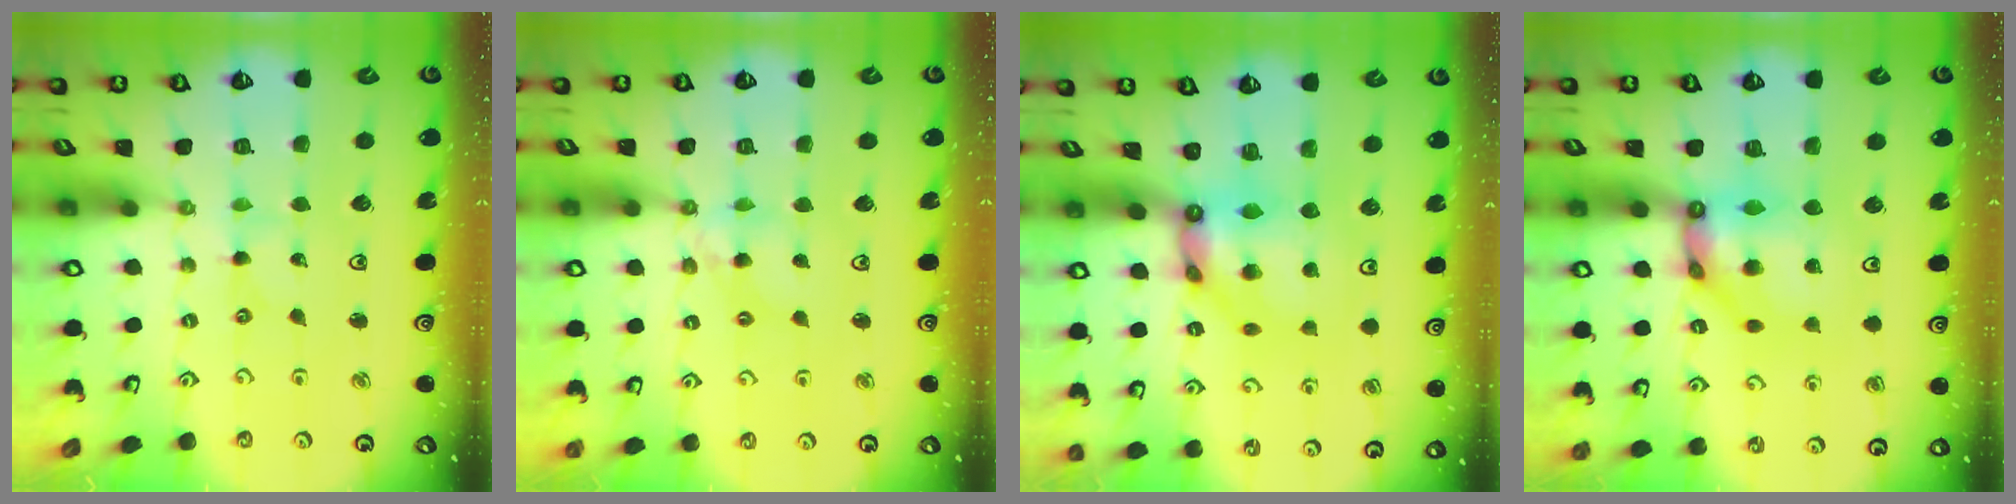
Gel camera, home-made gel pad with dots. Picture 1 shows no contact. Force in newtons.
{"total": 6.4, "press": 6.4, "slide": 0.5}
{"total": 10.2, "press": 10.2, "slide": 1.2}
{"total": 11.8, "press": 11.7, "slide": 1.3}